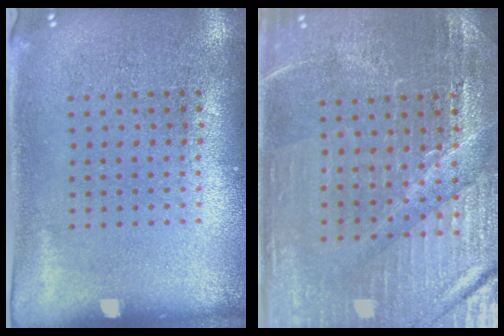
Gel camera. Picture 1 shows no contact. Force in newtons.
{"total": 3.4, "press": 3.3, "slide": 0.4}